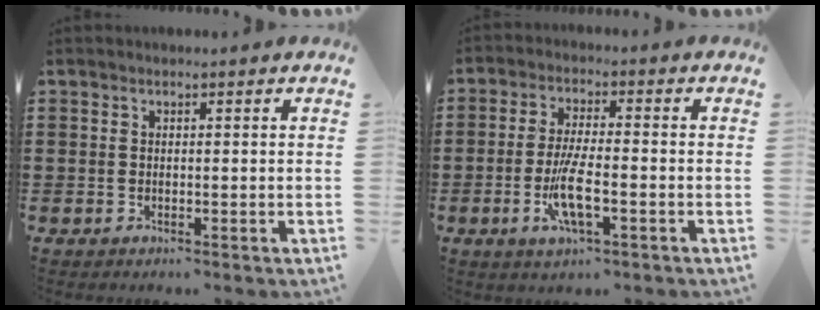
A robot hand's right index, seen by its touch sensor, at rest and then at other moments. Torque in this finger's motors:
{"motor_torque": [1.08, 1.06, 0.34, 0.13]}